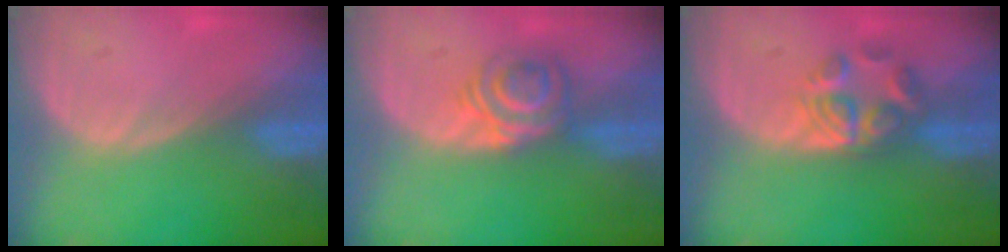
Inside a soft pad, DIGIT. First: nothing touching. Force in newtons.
{"total": 5.9, "press": 4.9, "slide": 3.3}
{"total": 5.7, "press": 4.8, "slide": 3.2}